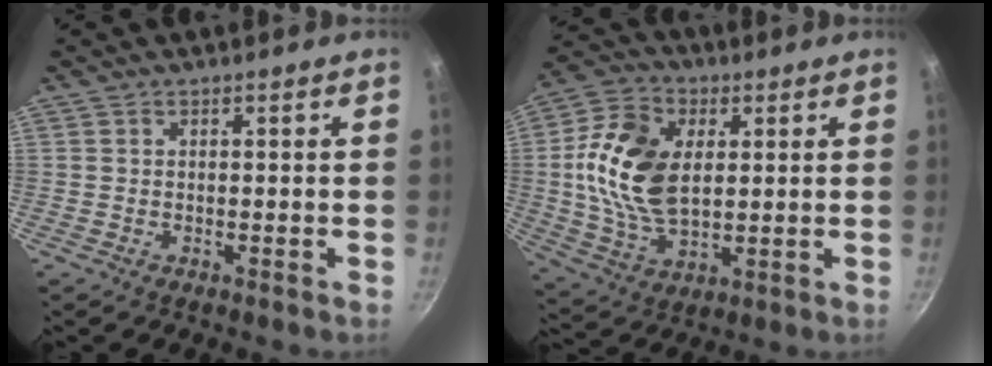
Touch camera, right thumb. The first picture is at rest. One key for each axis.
{"total": 17.1, "fx": 2.4, "fy": 10.8, "fz": 13.0, "tx": -0.229, "ty": -0.004, "tz": 0.041}